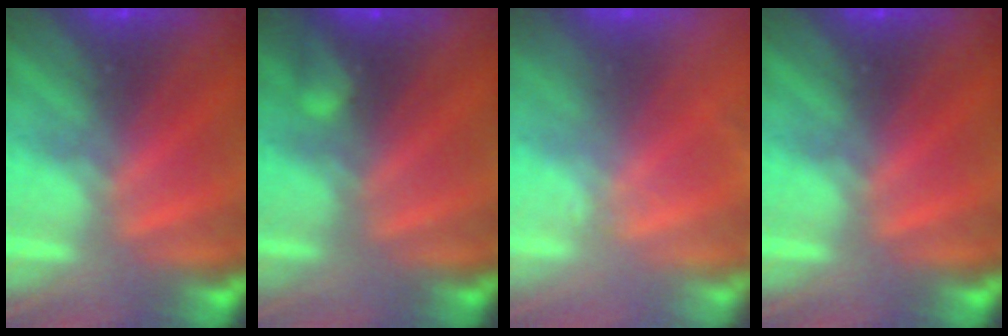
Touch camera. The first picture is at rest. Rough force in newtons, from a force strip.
{"total": 2.1}
{"total": 2.6}
{"total": 0.0}